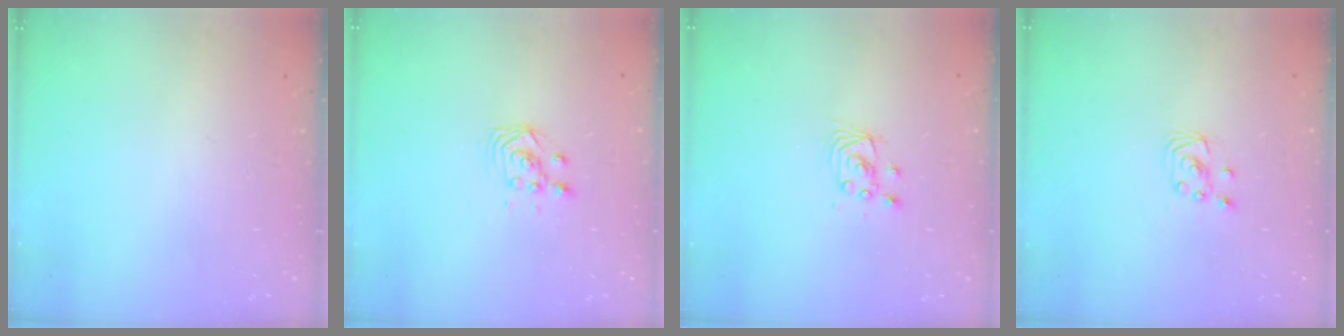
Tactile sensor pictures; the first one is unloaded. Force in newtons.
{"total": 2.9, "press": 2.9, "slide": 0.4}
{"total": 2.7, "press": 2.7, "slide": 0.2}
{"total": 2.7, "press": 2.7, "slide": 0.2}